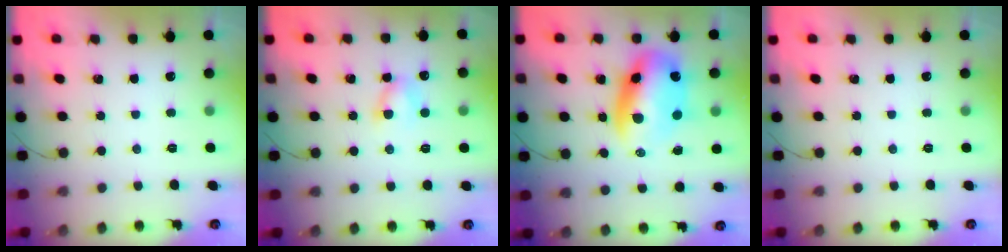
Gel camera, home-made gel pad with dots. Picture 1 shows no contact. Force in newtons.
{"total": 4.9, "press": 4.9, "slide": 0.8}
{"total": 12.4, "press": 11.9, "slide": 3.2}
{"total": 0.0}